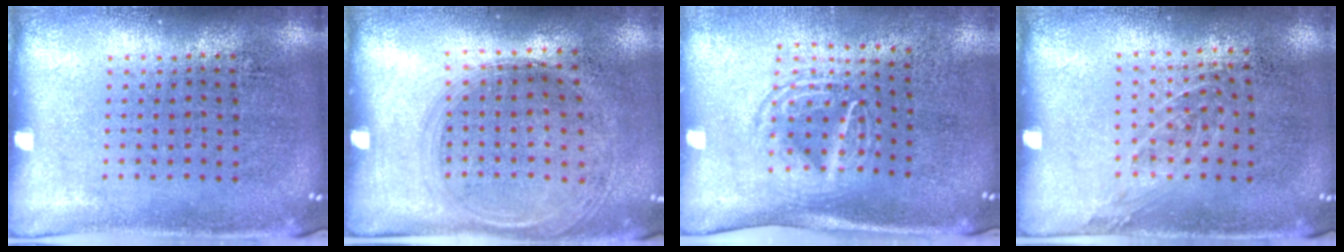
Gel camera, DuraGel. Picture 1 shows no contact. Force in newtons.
{"total": 1.4, "press": 1.2, "slide": 0.6}
{"total": 1.7, "press": 1.3, "slide": 1.1}
{"total": 1.0, "press": 0.8, "slide": 0.7}